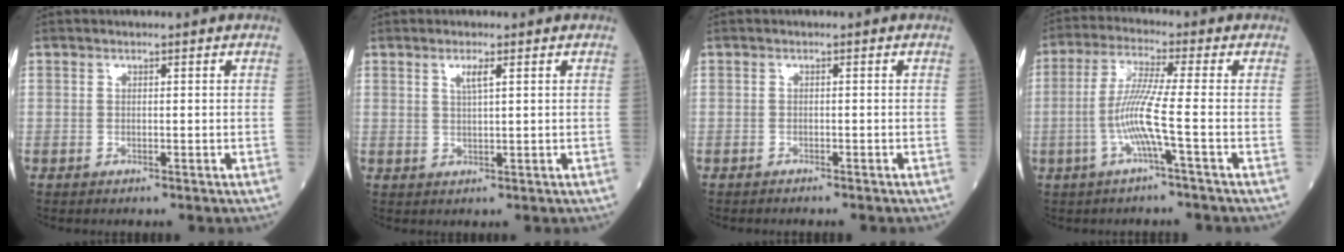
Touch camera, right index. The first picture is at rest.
{"total": 2.1, "force": [1.0, 0.0, 1.8], "torque": [-0.040, 0.000, 0.020]}
{"total": 2.0, "force": [-1.8, 0.1, 0.8], "torque": [-0.014, -0.001, -0.022]}
{"total": 7.3, "force": [-1.9, -1.0, 7.0], "torque": [-0.147, 0.002, -0.041]}